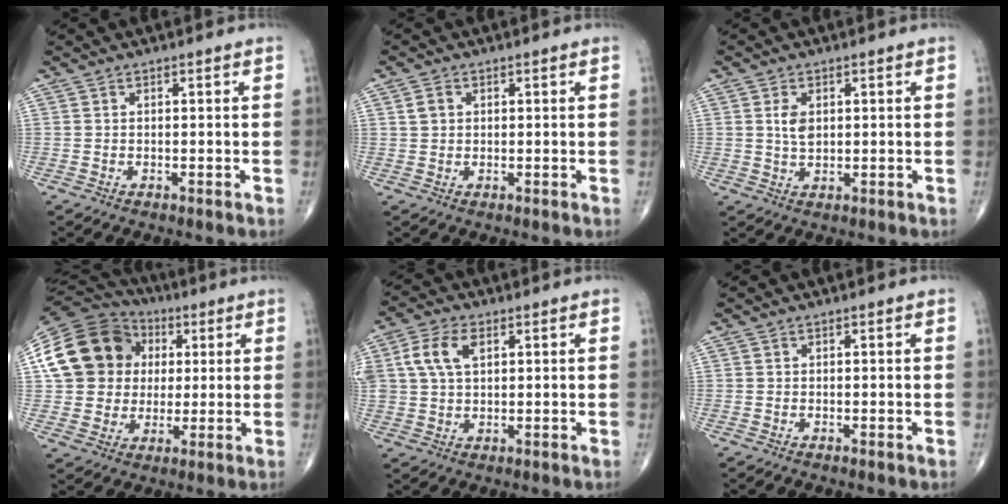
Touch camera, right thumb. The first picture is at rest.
{"total": 2.2, "force": [0.7, 1.8, 1.1], "torque": [-0.018, 0.002, 0.014]}
{"total": 3.7, "force": [0.9, 2.3, 2.7], "torque": [-0.044, -0.004, 0.019]}
{"total": 19.3, "force": [4.0, 16.5, 9.1], "torque": [-0.157, 0.031, 0.078]}
{"total": 8.0, "force": [2.6, 4.7, 5.9], "torque": [-0.120, 0.006, 0.050]}
{"total": 0.0}